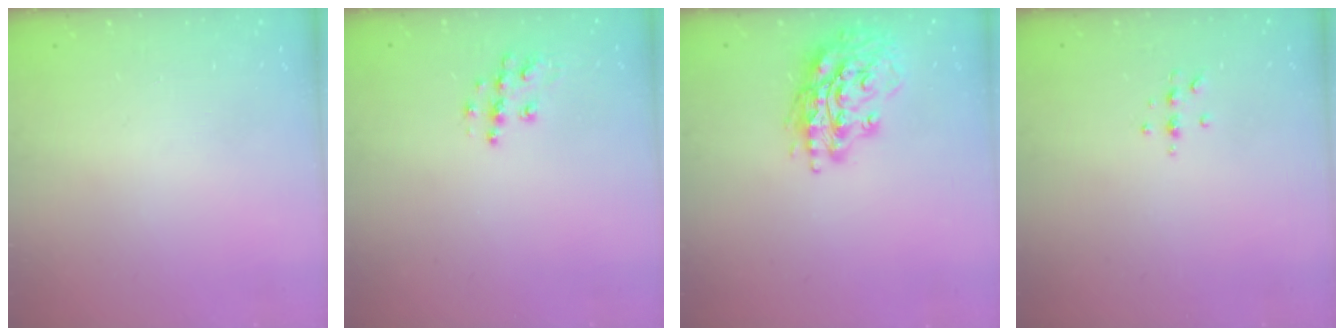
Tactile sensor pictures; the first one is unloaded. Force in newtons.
{"total": 8.5, "press": 8.5, "slide": 0.4}
{"total": 16.7, "press": 16.5, "slide": 2.3}
{"total": 4.9, "press": 4.9, "slide": 0.7}